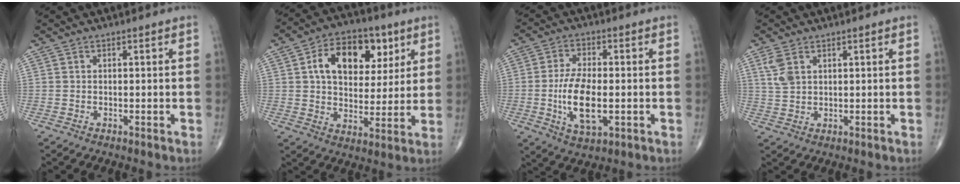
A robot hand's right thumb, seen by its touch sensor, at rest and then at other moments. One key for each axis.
{"total": 16.0, "fx": 5.4, "fy": 10.4, "fz": 10.9, "tx": -0.136, "ty": -0.001, "tz": 0.087}
{"total": 10.7, "fx": -1.7, "fy": 4.9, "fz": 9.4, "tx": -0.175, "ty": -0.001, "tz": -0.028}
{"total": 4.0, "fx": 1.9, "fy": 2.3, "fz": 2.7, "tx": -0.059, "ty": 0.002, "tz": 0.047}